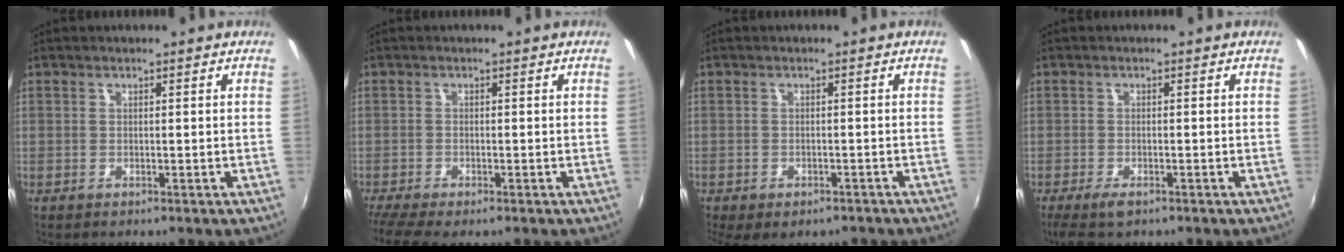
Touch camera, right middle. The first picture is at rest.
{"total": 4.9, "force": [-3.9, 0.6, 2.8], "torque": [-0.069, -0.029, -0.072]}
{"total": 6.8, "force": [-4.8, 3.1, 3.7], "torque": [-0.081, -0.029, -0.062]}
{"total": 4.2, "force": [-2.9, 1.6, 2.6], "torque": [-0.062, -0.017, -0.052]}